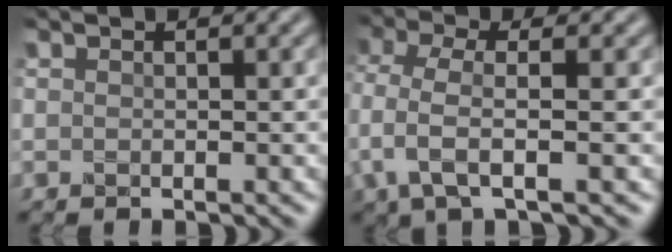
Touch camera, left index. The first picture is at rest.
{"total": 3.2, "force": [-0.1, 1.0, 3.1], "torque": [-0.077, 0.003, -0.007]}